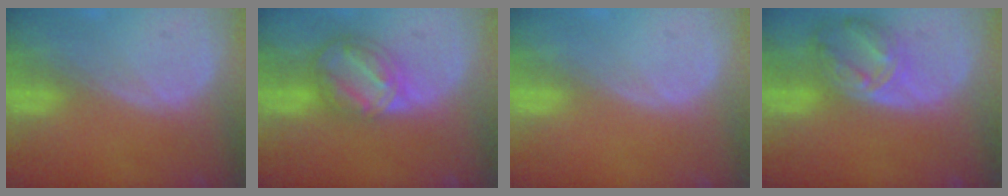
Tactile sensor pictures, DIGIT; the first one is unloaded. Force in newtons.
{"total": 8.1, "press": 6.9, "slide": 4.2}
{"total": 0.0}
{"total": 8.1, "press": 7.0, "slide": 4.1}